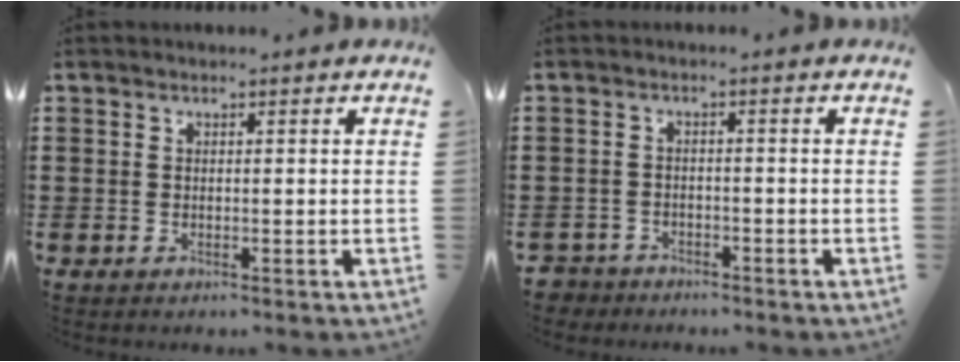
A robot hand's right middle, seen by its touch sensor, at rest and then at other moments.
{"total": 2.5, "force": [-2.4, 0.7, -0.2], "torque": [-0.003, -0.003, -0.054]}